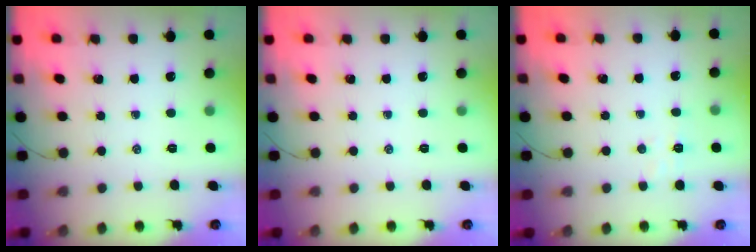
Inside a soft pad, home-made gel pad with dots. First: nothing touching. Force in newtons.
{"total": 0.0}
{"total": 3.8, "press": 3.8, "slide": 0.7}